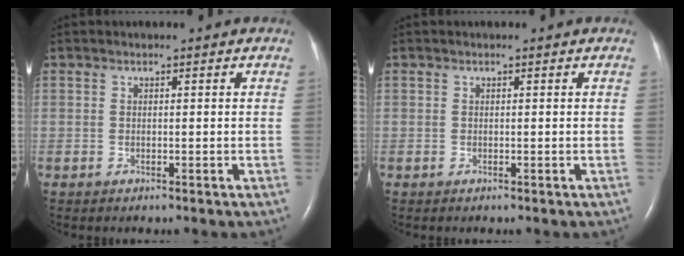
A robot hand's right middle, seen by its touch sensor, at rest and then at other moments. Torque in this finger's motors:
{"motor_torque": [0.01, 0.09, 0.08, 0.00]}